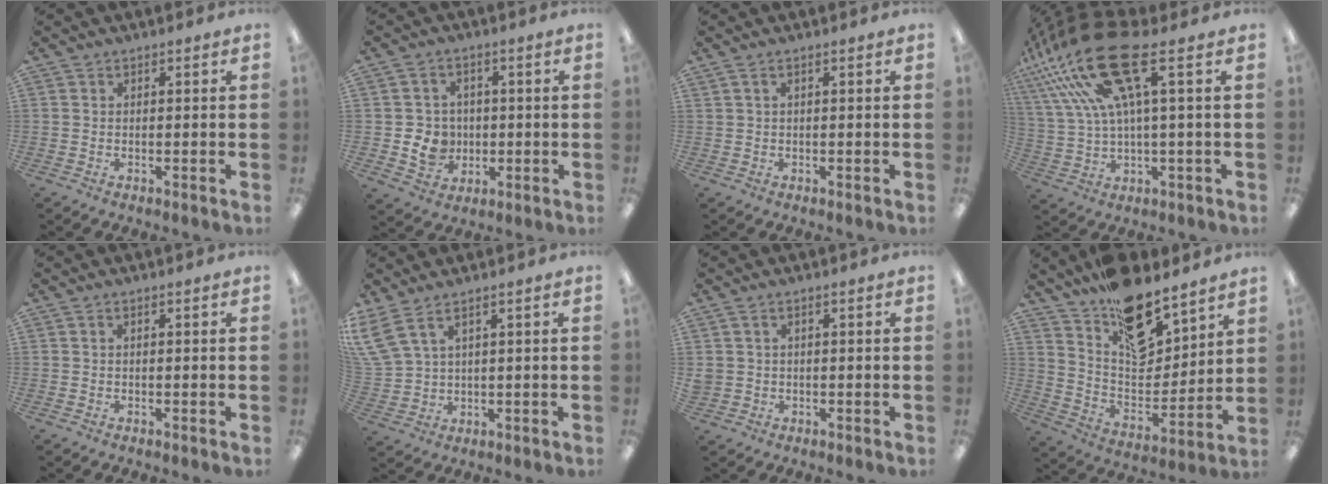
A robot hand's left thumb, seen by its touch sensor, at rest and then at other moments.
{"total": 7.1, "force": [-1.0, 6.4, 2.8], "torque": [-0.053, 0.012, -0.015]}
{"total": 1.5, "force": [0.4, 0.3, 1.4], "torque": [-0.027, 0.002, 0.007]}
{"total": 20.8, "force": [9.3, 6.0, 17.6], "torque": [-0.361, -0.031, 0.150]}
{"total": 0.0}
{"total": 6.8, "force": [4.3, 3.0, 4.3], "torque": [-0.095, -0.014, 0.083]}
{"total": 1.7, "force": [0.5, 1.3, 1.0], "torque": [-0.022, 0.005, 0.007]}
{"total": 17.5, "force": [13.1, 8.0, 8.4], "torque": [-0.135, -0.087, 0.232]}